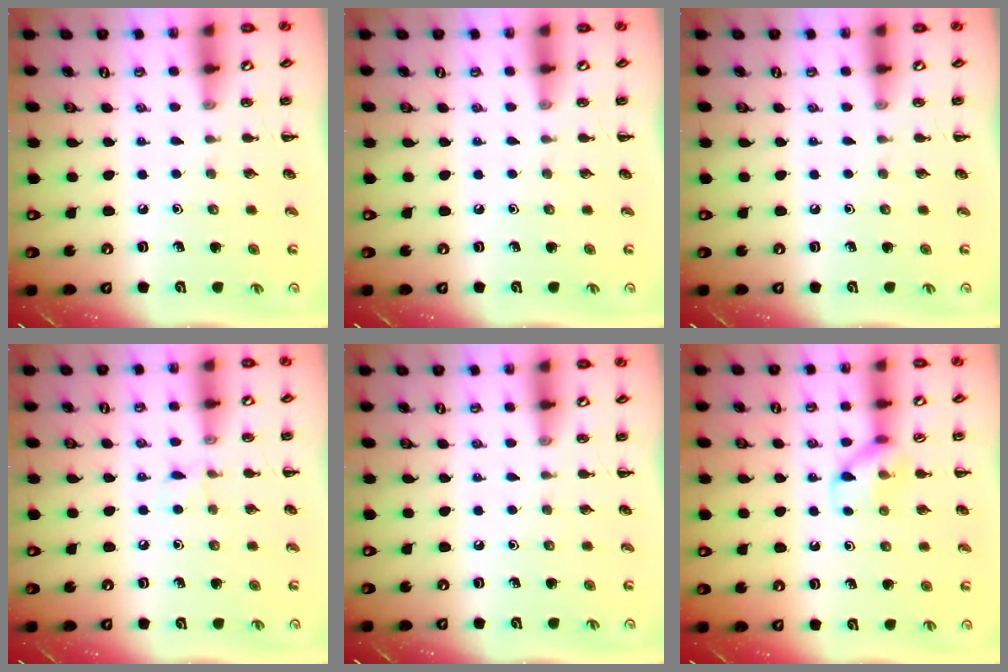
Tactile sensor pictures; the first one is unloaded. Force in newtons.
{"total": 0.0}
{"total": 0.0}
{"total": 4.4, "press": 4.1, "slide": 1.5}
{"total": 0.0}
{"total": 9.1, "press": 9.1, "slide": 0.6}